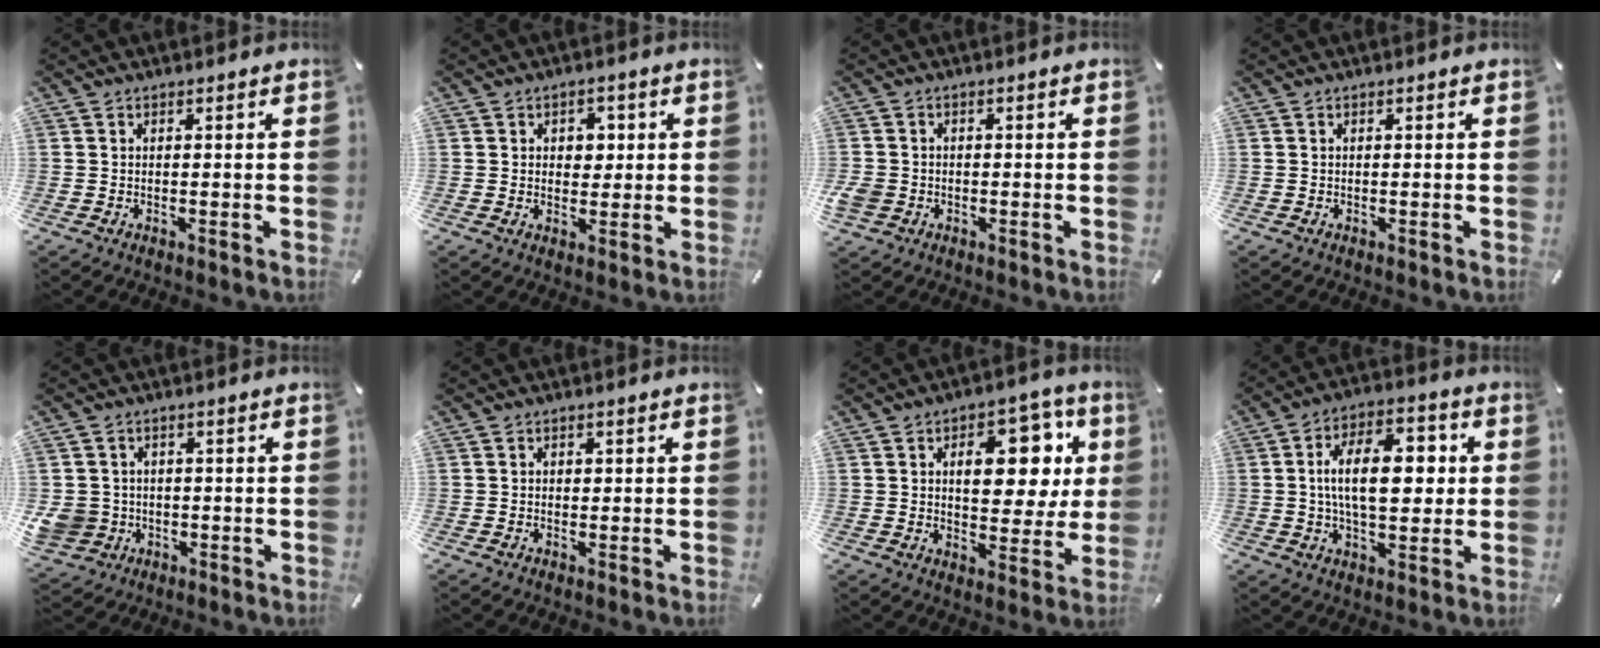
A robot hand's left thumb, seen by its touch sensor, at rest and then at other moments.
{"total": 3.6, "force": [0.6, 3.1, 1.7], "torque": [-0.015, -0.002, 0.002]}
{"total": 3.4, "force": [-1.1, 2.9, 1.2], "torque": [-0.033, -0.001, -0.022]}
{"total": 0.0}
{"total": 6.6, "force": [-1.0, 6.2, 1.9], "torque": [-0.059, 0.009, -0.018]}
{"total": 0.7, "force": [0.1, 0.6, 0.3], "torque": [0.003, 0.000, -0.002]}
{"total": 15.5, "force": [4.9, 9.4, 11.3], "torque": [-0.135, -0.021, 0.077]}
{"total": 15.1, "force": [1.5, 8.3, 12.5], "torque": [-0.216, 0.000, 0.017]}